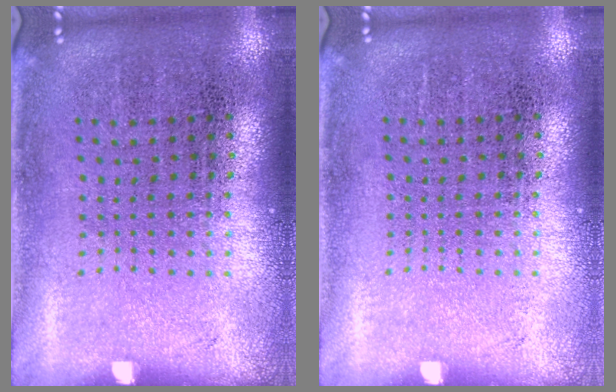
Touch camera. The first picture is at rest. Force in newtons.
{"total": 0.0}